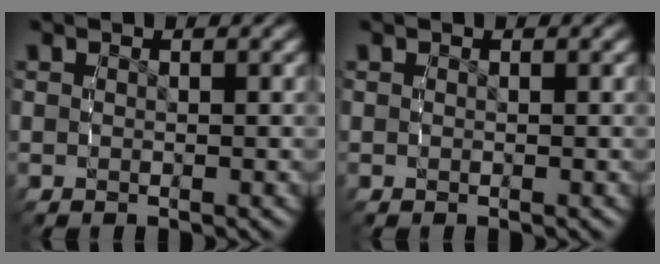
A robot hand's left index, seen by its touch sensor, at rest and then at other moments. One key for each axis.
{"total": 0.0}